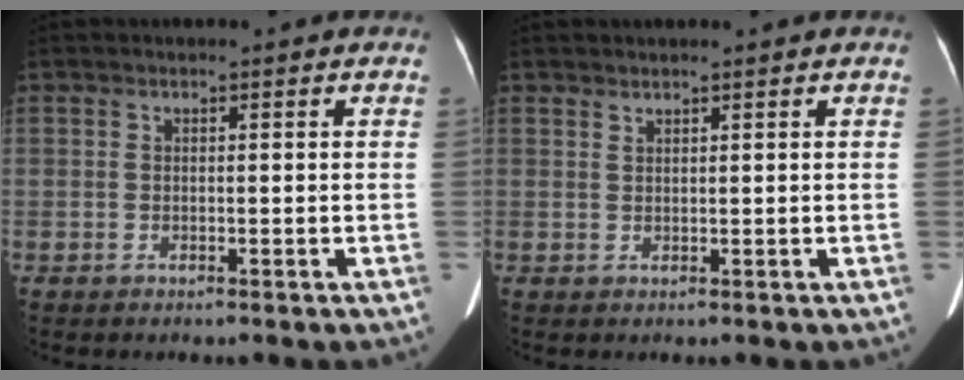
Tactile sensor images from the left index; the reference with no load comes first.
{"total": 1.0, "force": [1.0, 0.0, 0.3], "torque": [-0.005, 0.006, 0.023]}